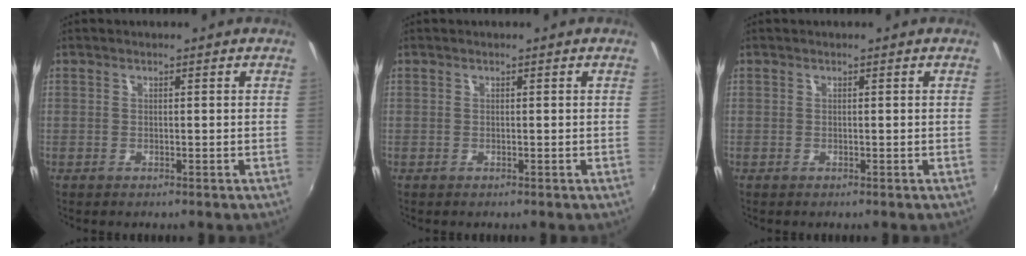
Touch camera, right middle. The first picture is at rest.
{"total": 0.0}
{"total": 0.0}